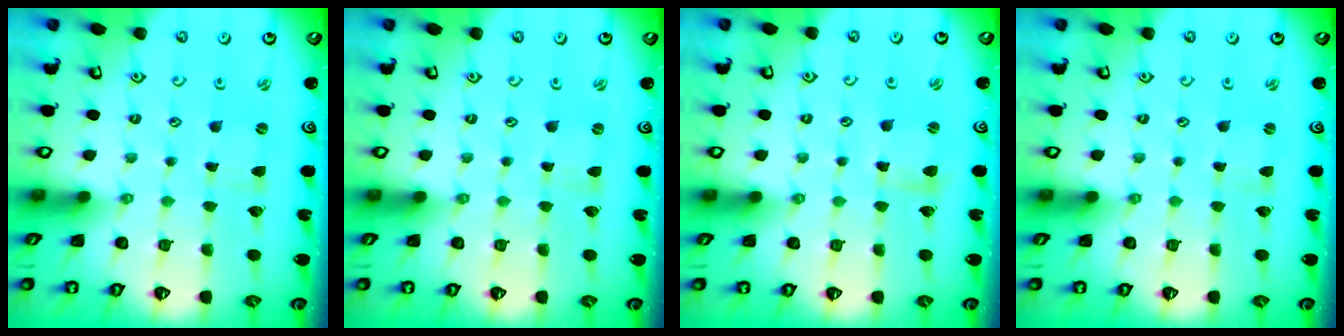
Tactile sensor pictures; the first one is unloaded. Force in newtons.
{"total": 0.0}
{"total": 2.4, "press": 2.4, "slide": 0.2}
{"total": 0.0}